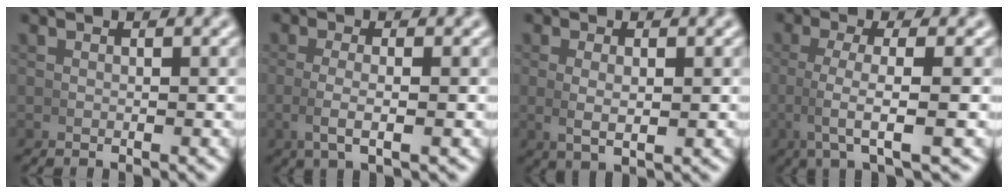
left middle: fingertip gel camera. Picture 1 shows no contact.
{"total": 2.8, "force": [-0.4, 0.5, 2.7], "torque": [-0.064, -0.008, -0.002]}
{"total": 2.2, "force": [0.3, 0.8, 2.0], "torque": [-0.042, -0.009, 0.016]}
{"total": 4.4, "force": [-0.3, 0.4, 4.3], "torque": [-0.089, -0.006, -0.002]}